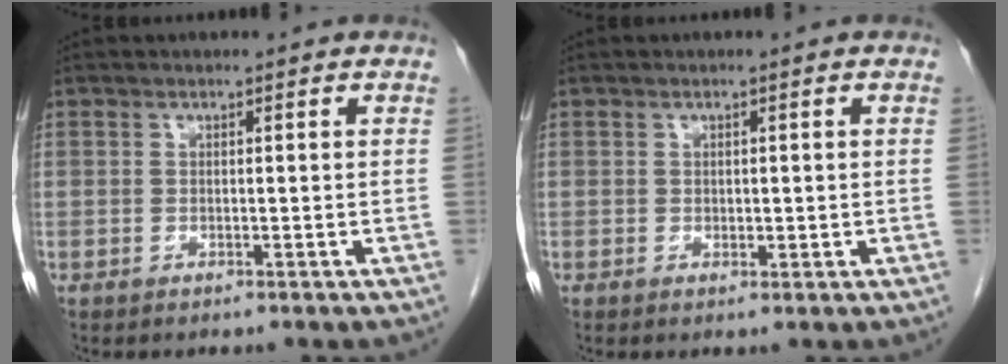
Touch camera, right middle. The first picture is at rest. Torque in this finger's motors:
{"motor_torque": [-0.25, 0.30, -0.06, 0.00]}